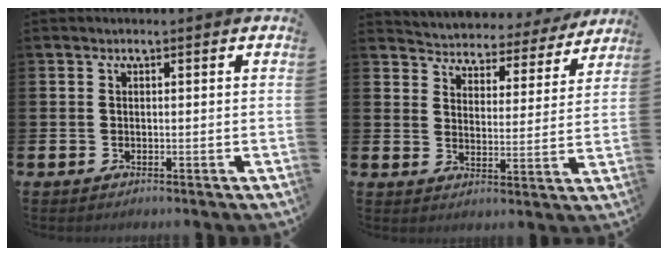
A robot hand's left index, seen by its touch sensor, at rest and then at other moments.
{"total": 4.1, "force": [3.9, 1.0, -0.1], "torque": [-0.025, -0.039, 0.063]}